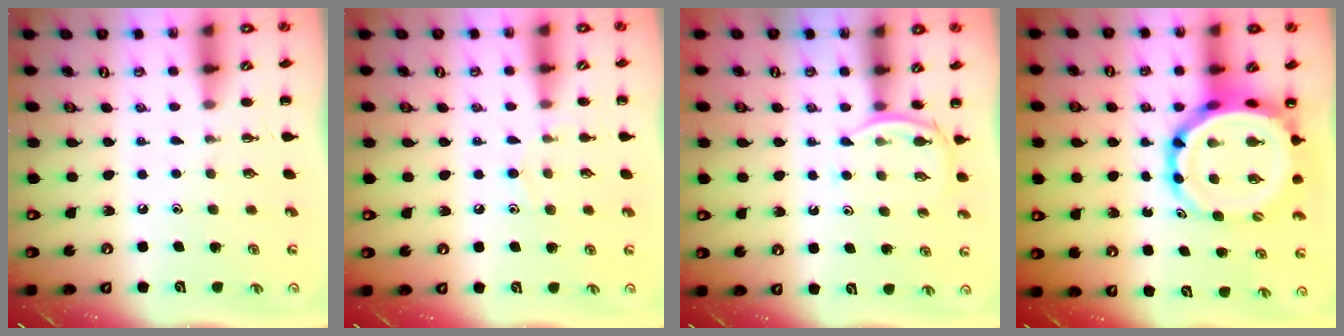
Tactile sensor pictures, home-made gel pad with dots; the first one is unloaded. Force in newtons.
{"total": 7.4, "press": 7.0, "slide": 2.5}
{"total": 4.3, "press": 4.1, "slide": 1.1}
{"total": 11.7, "press": 11.2, "slide": 3.3}